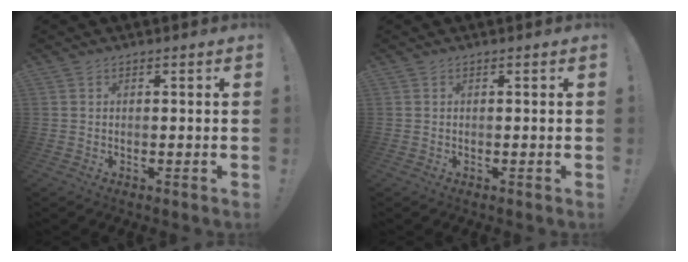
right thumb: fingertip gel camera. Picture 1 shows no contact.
{"total": 0.0}